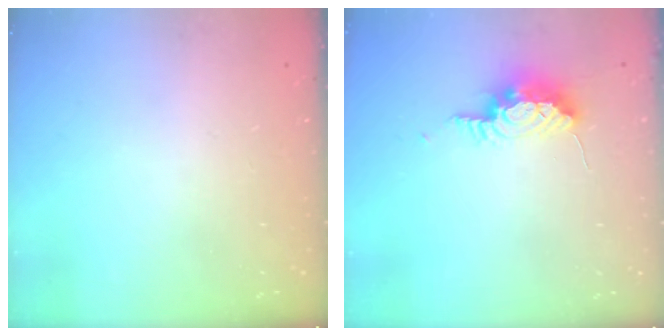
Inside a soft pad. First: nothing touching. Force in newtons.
{"total": 15.2, "press": 10.1, "slide": 11.4}